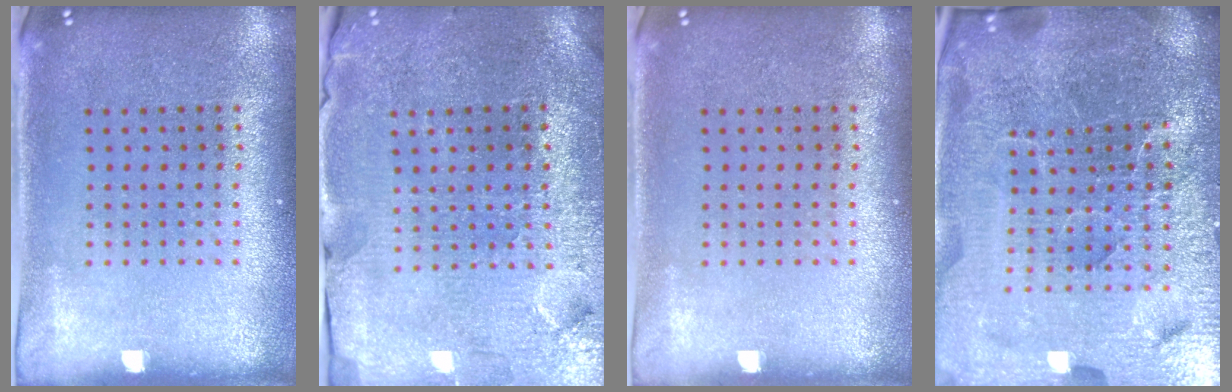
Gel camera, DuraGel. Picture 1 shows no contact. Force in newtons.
{"total": 3.8, "press": 3.6, "slide": 1.1}
{"total": 0.0}
{"total": 7.2, "press": 6.2, "slide": 3.7}